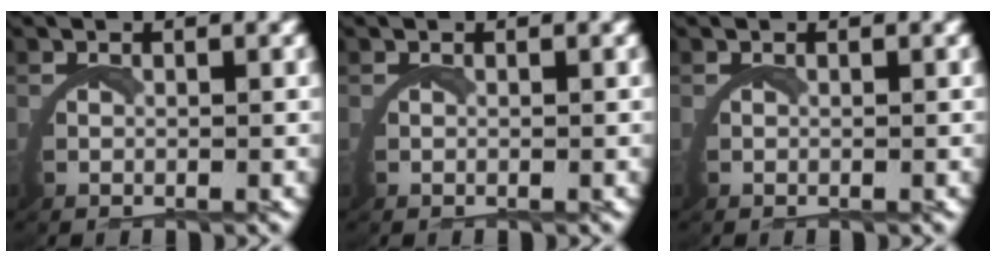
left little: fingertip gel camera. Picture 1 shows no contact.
{"total": 0.0}
{"total": 0.0}